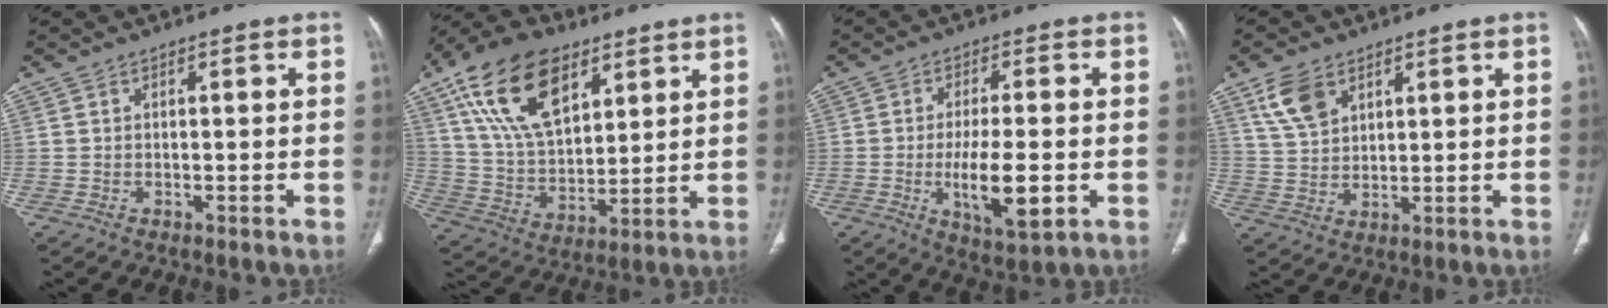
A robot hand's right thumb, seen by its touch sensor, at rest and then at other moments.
{"total": 20.9, "force": [10.5, 11.6, 13.8], "torque": [-0.234, -0.026, 0.194]}
{"total": 11.0, "force": [-2.5, 3.5, 10.2], "torque": [-0.174, -0.009, -0.036]}
{"total": 7.3, "force": [4.1, 4.4, 4.1], "torque": [-0.069, -0.013, 0.089]}